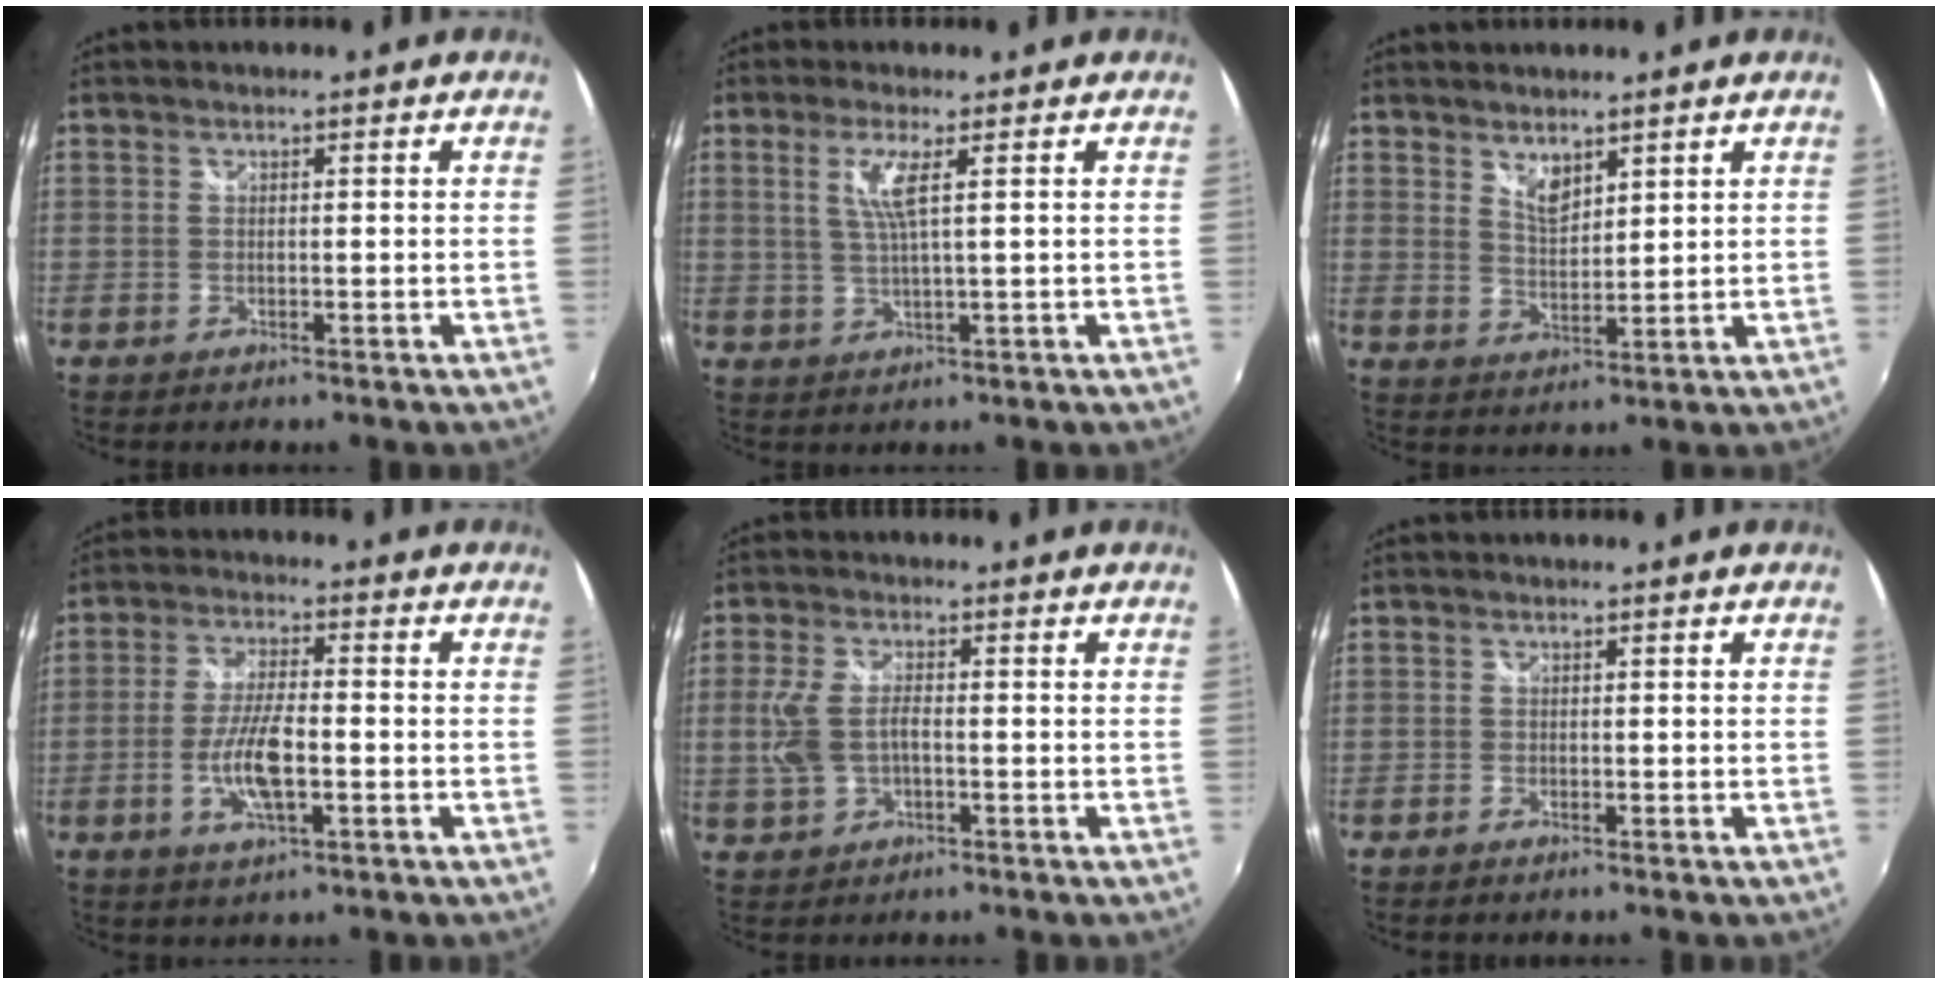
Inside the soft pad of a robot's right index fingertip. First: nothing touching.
{"total": 4.4, "force": [1.5, -0.2, 4.2], "torque": [-0.084, -0.005, 0.031]}
{"total": 4.0, "force": [3.1, 1.5, 2.0], "torque": [-0.030, -0.002, 0.055]}
{"total": 8.7, "force": [-2.5, 2.5, 7.9], "torque": [-0.160, -0.004, -0.047]}
{"total": 6.3, "force": [-0.9, 3.3, 5.2], "torque": [-0.115, 0.000, -0.013]}
{"total": 0.8, "force": [-0.7, 0.4, 0.2], "torque": [-0.007, -0.002, -0.016]}